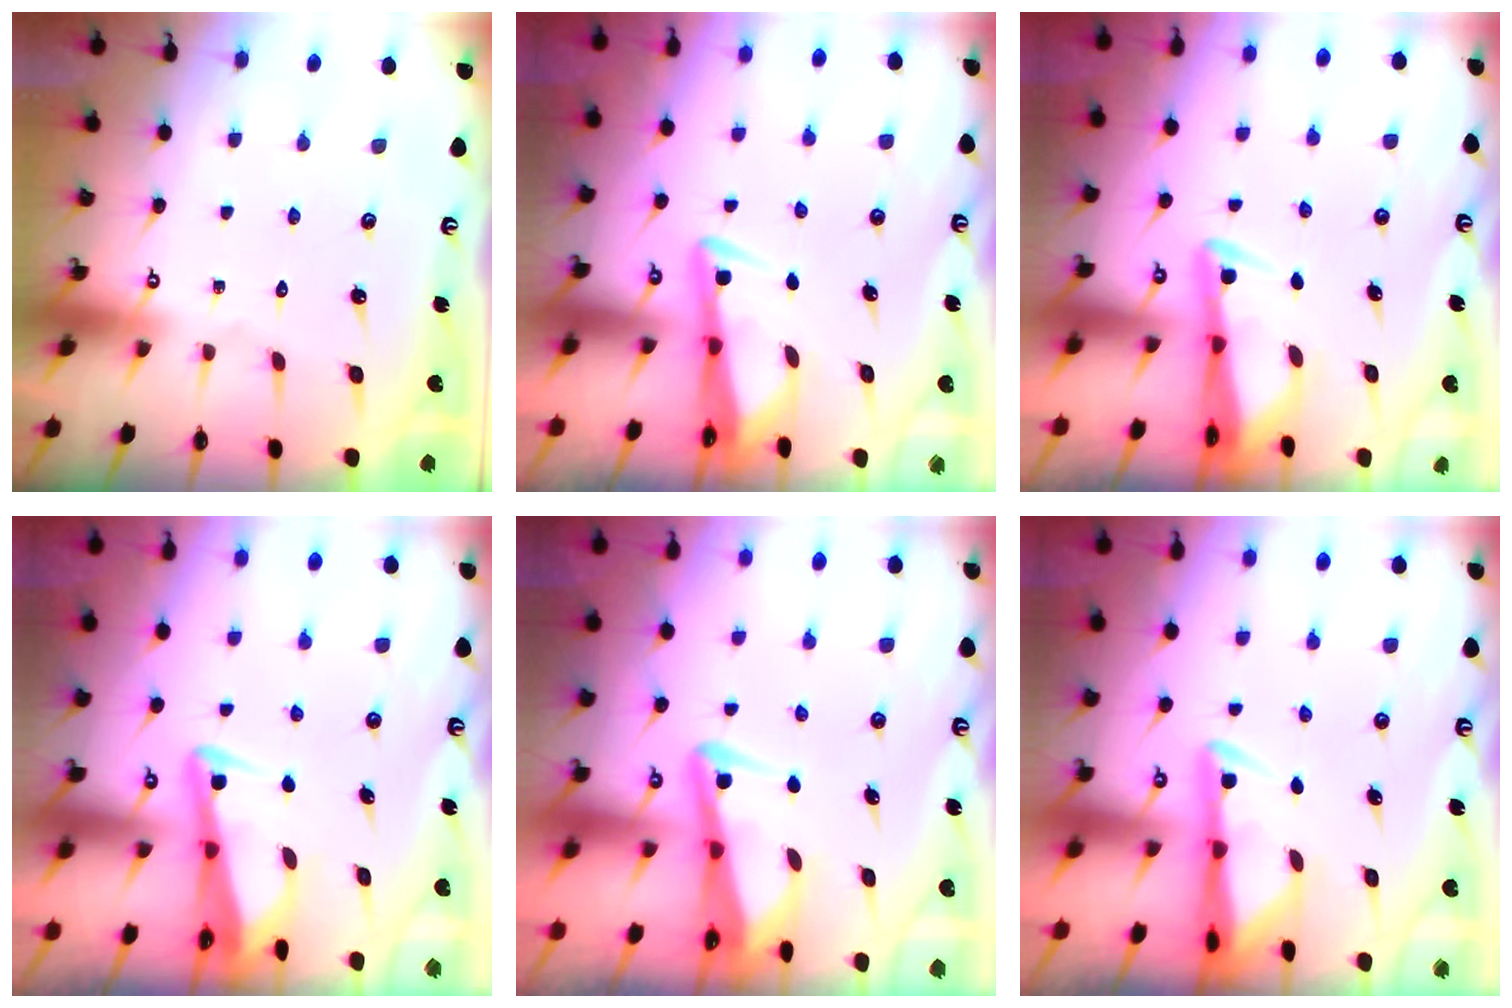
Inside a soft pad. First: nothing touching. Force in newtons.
{"total": 3.5, "press": 3.4, "slide": 0.4}
{"total": 2.6, "press": 2.6, "slide": 0.5}
{"total": 3.2, "press": 3.2, "slide": 0.3}
{"total": 3.7, "press": 3.5, "slide": 1.0}
{"total": 3.0, "press": 2.9, "slide": 0.6}